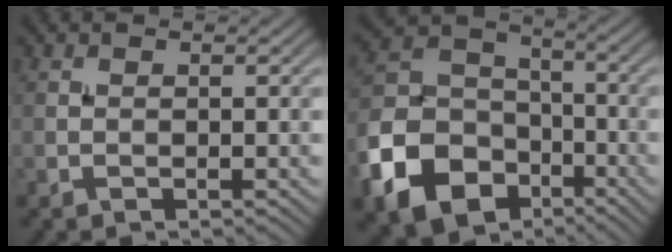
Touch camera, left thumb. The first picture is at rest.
{"total": 14.5, "force": [-7.1, 10.3, 7.3], "torque": [-0.208, -0.036, -0.142]}